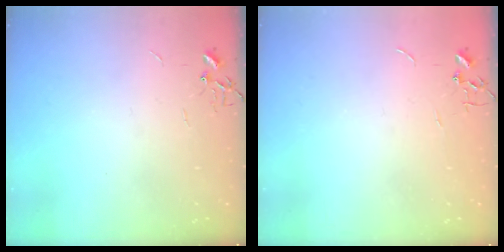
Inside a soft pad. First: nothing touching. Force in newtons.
{"total": 0.0}